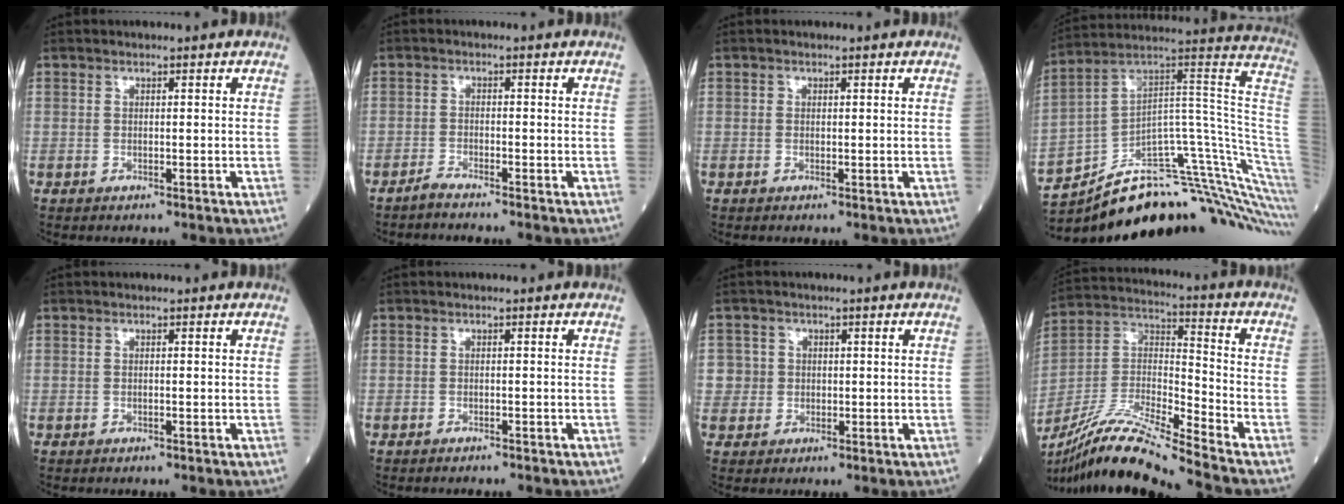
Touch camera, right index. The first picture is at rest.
{"total": 1.9, "force": [-1.8, -0.3, 0.4], "torque": [-0.015, -0.004, -0.036]}
{"total": 0.0}
{"total": 25.7, "force": [-19.4, 1.7, 16.8], "torque": [-0.102, 0.059, -0.278]}
{"total": 0.0}
{"total": 1.9, "force": [-1.8, 0.3, 0.7], "torque": [-0.015, -0.003, -0.020]}
{"total": 2.7, "force": [0.2, 2.7, -0.2], "torque": [0.020, 0.005, 0.002]}
{"total": 16.5, "force": [-14.5, -1.4, 7.7], "torque": [-0.156, 0.001, -0.271]}